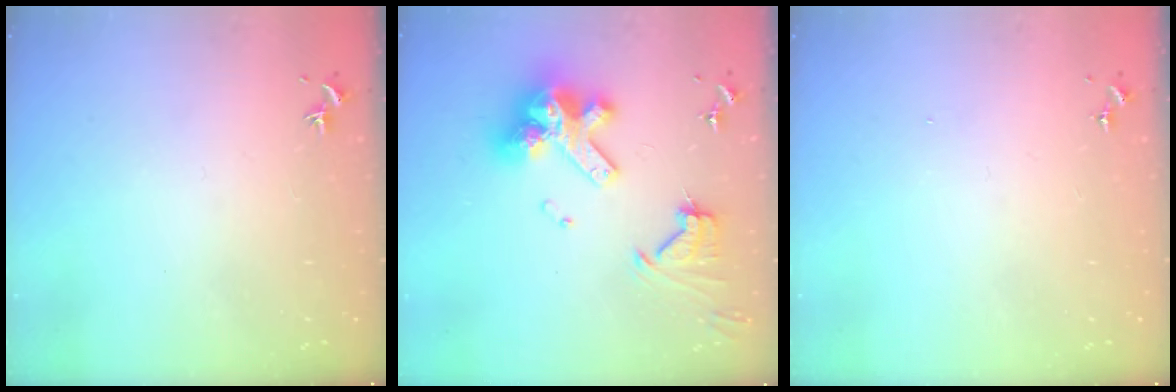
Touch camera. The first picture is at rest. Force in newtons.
{"total": 18.5, "press": 18.4, "slide": 2.2}
{"total": 0.0}